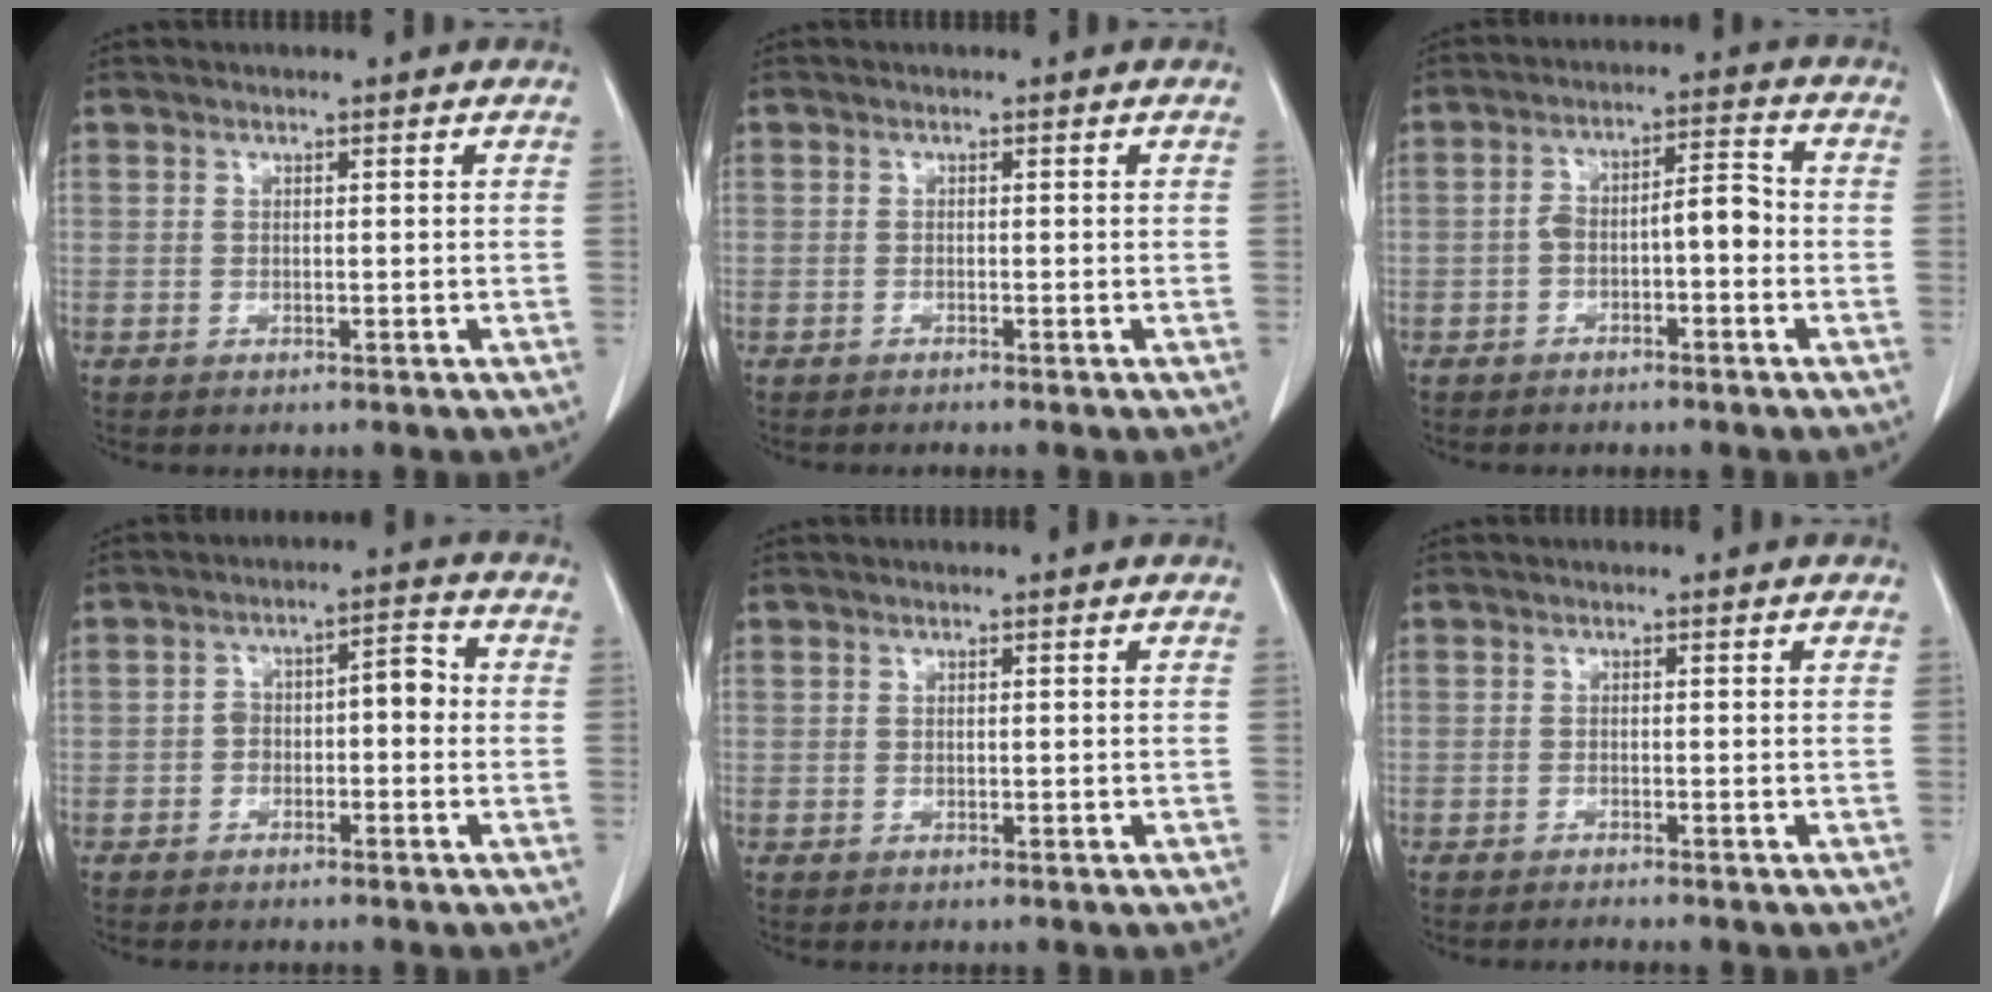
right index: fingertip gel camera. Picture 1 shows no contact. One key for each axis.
{"total": 0.9, "fx": -0.8, "fy": -0.1, "fz": 0.3, "tx": -0.005, "ty": 0.001, "tz": -0.011}
{"total": 5.7, "fx": -1.7, "fy": 1.8, "fz": 5.2, "tx": -0.089, "ty": 0.032, "tz": -0.026}
{"total": 5.0, "fx": -0.9, "fy": 2.5, "fz": 4.3, "tx": -0.064, "ty": 0.036, "tz": -0.016}
{"total": 0.0}
{"total": 1.1, "fx": -1.0, "fy": -0.3, "fz": 0.3, "tx": -0.004, "ty": 0.000, "tz": -0.016}